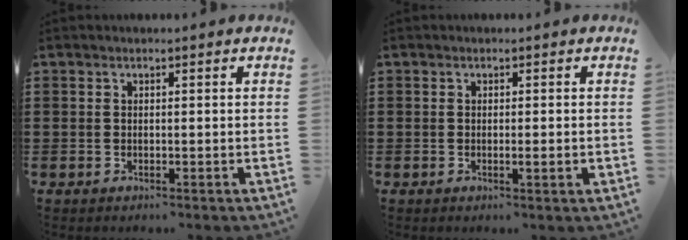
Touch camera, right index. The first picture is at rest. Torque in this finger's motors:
{"motor_torque": [0.79, 0.01, 0.06, 0.02]}